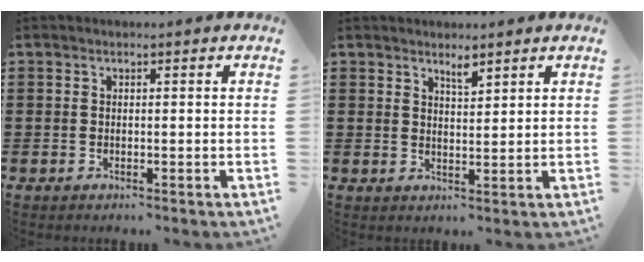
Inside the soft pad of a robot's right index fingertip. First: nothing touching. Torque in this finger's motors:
{"motor_torque": [0.18, 0.02, 0.01, 0.01]}